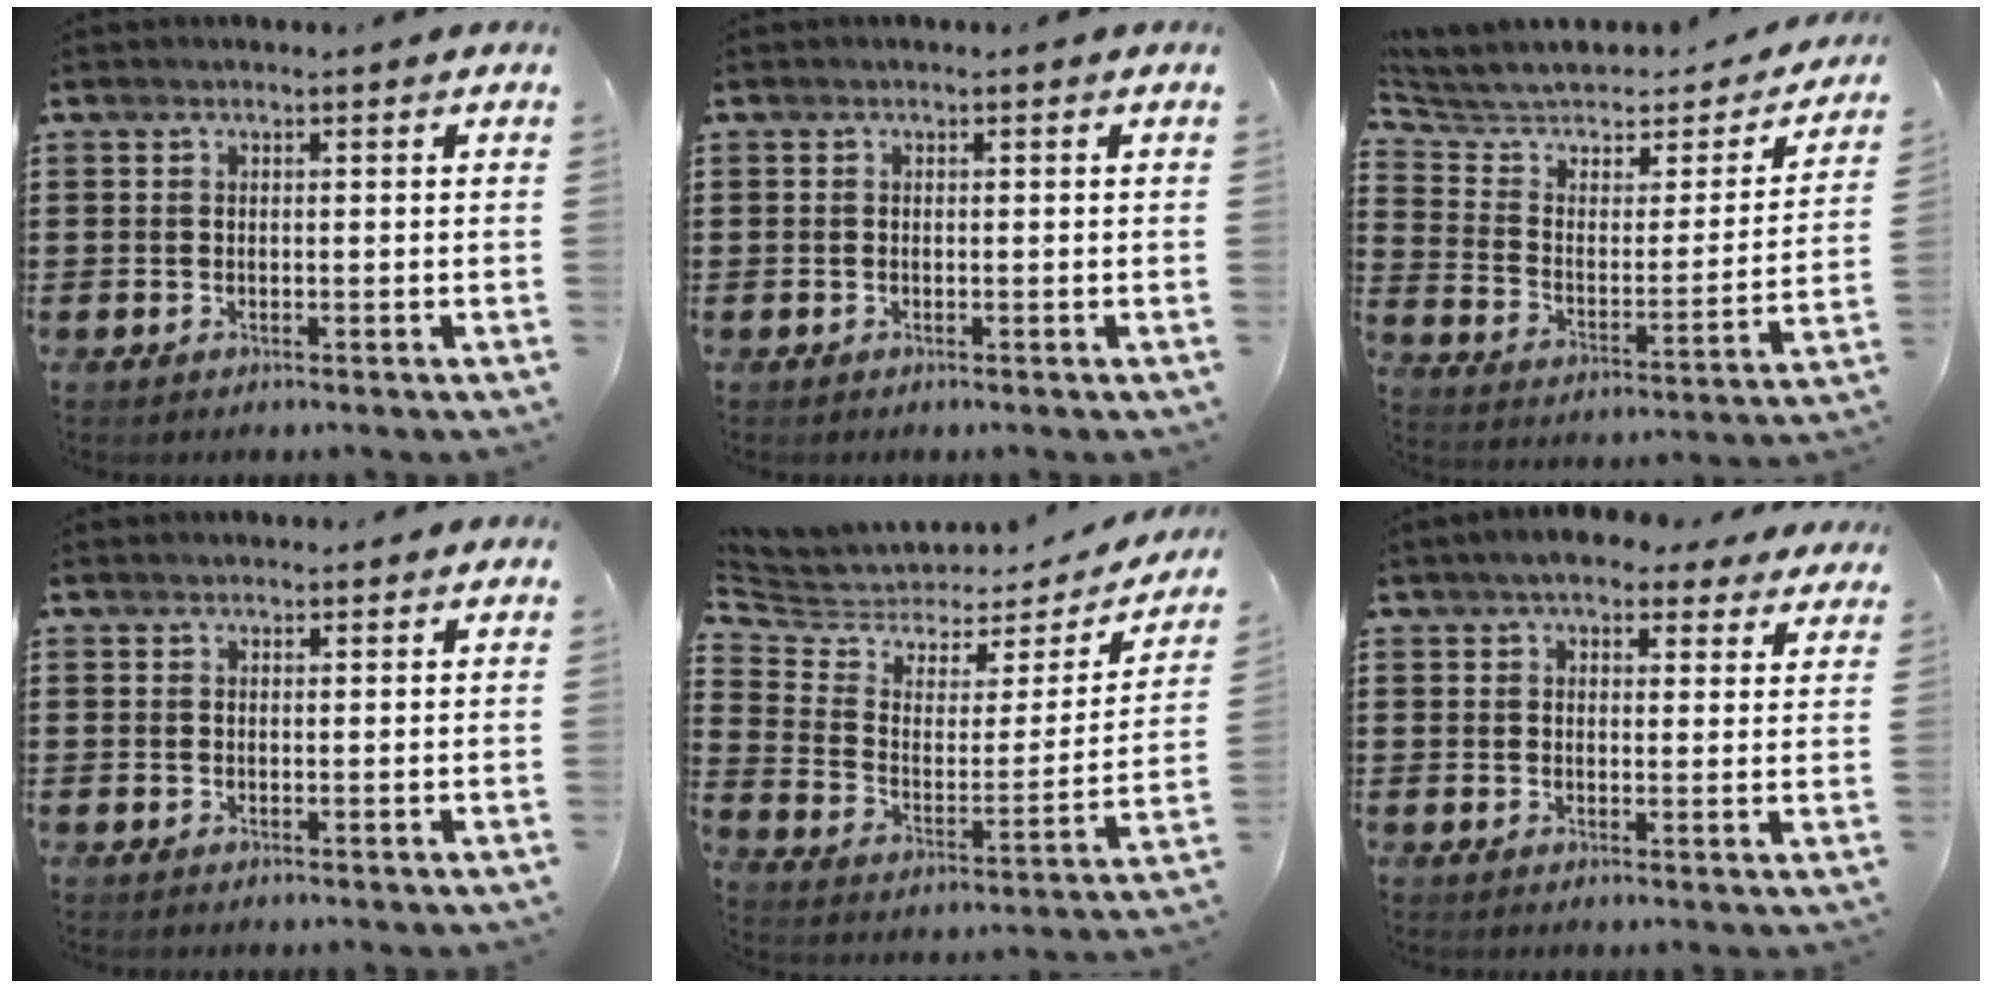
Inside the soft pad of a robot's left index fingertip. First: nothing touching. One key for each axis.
{"total": 0.0}
{"total": 5.2, "fx": 4.1, "fy": 2.3, "fz": 2.2, "tx": -0.072, "ty": -0.029, "tz": 0.065}
{"total": 1.2, "fx": 1.1, "fy": 0.3, "fz": 0.0, "tx": -0.002, "ty": 0.001, "tz": 0.022}
{"total": 4.1, "fx": 3.7, "fy": 1.7, "fz": 0.5, "tx": -0.043, "ty": -0.040, "tz": 0.060}
{"total": 5.2, "fx": 4.5, "fy": 1.4, "fz": 2.1, "tx": -0.047, "ty": -0.004, "tz": 0.082}